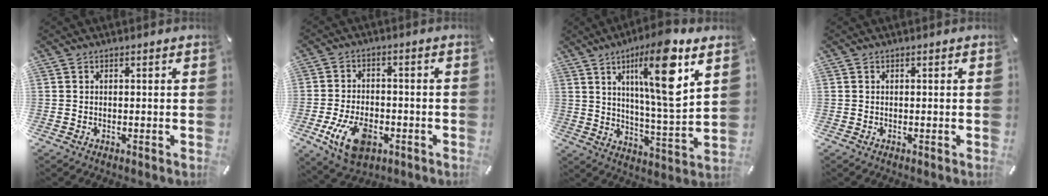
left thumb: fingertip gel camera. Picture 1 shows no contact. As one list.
[{"total": 10.8, "force": [-4.2, 6.6, 7.4], "torque": [-0.139, 0.004, -0.075]}, {"total": 17.8, "force": [8.1, 3.8, 15.4], "torque": [-0.248, -0.030, 0.119]}, {"total": 0.0}]